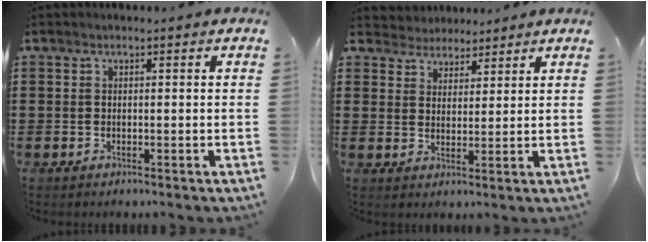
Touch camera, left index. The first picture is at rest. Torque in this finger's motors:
{"motor_torque": [2.14, 0.00, 0.18, 0.02]}